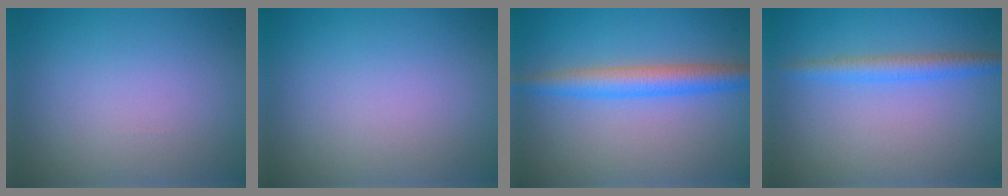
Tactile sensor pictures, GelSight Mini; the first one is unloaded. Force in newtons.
{"total": 0.0}
{"total": 3.9, "press": 3.9, "slide": 0.0}
{"total": 2.4, "press": 2.4, "slide": 0.2}